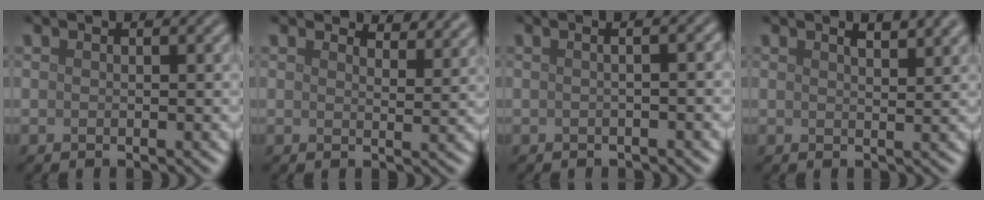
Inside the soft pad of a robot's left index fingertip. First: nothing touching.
{"total": 3.3, "force": [3.1, 0.5, 0.8], "torque": [-0.019, -0.001, 0.039]}
{"total": 3.6, "force": [0.5, 1.8, 3.0], "torque": [-0.012, 0.014, -0.024]}
{"total": 3.1, "force": [2.1, 0.9, 2.1], "torque": [-0.017, 0.012, 0.019]}